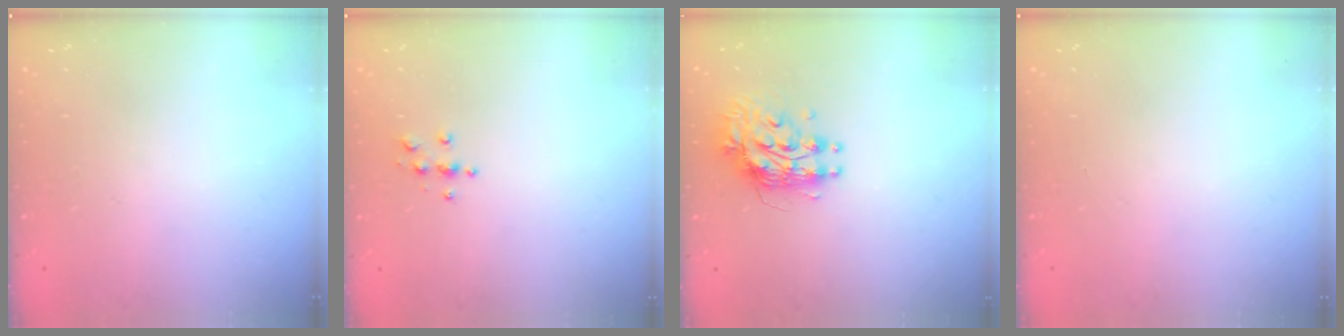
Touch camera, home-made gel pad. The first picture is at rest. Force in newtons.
{"total": 3.9, "press": 3.9, "slide": 0.5}
{"total": 9.0, "press": 8.9, "slide": 0.7}
{"total": 0.0}